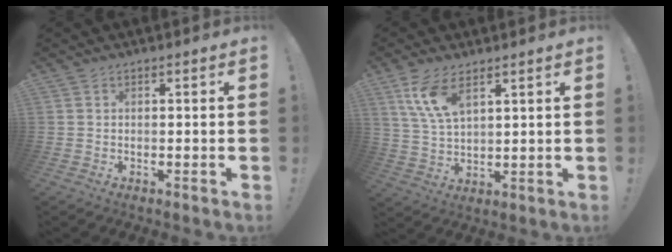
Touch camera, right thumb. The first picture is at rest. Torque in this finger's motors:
{"motor_torque": [-0.10, 0.72, 0.44, -0.26, 0.18]}